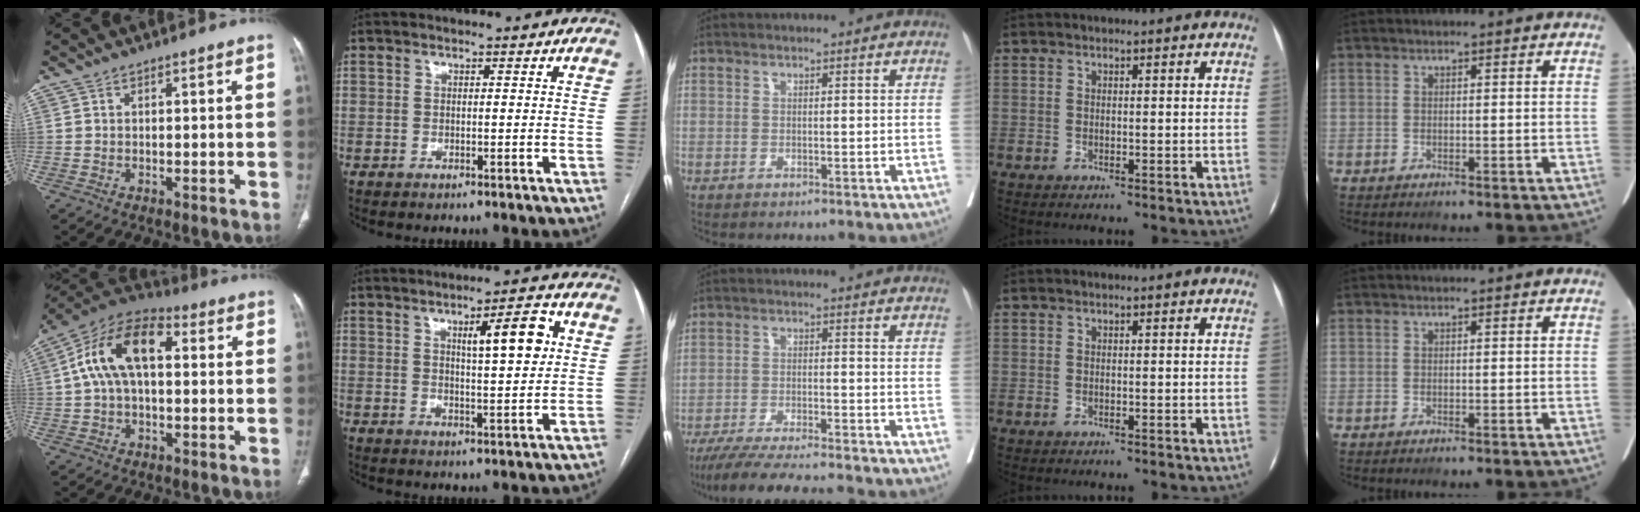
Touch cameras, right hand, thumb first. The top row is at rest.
{"thumb": {"total": 14.6, "force": [2.3, 8.1, 11.9], "torque": [-0.219, 0.041, 0.033]}, "index": {"total": 8.1, "force": [2.6, 1.3, 7.5], "torque": [-0.112, 0.006, 0.040]}, "middle": {"total": 14.4, "force": [-12.7, 0.5, 6.8], "torque": [-0.102, -0.029, -0.192]}}